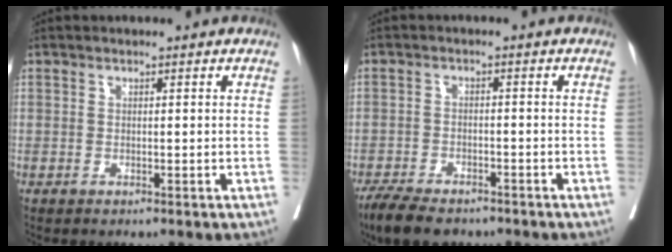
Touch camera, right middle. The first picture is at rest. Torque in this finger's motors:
{"motor_torque": [0.76, -0.69, 0.10, 0.04]}